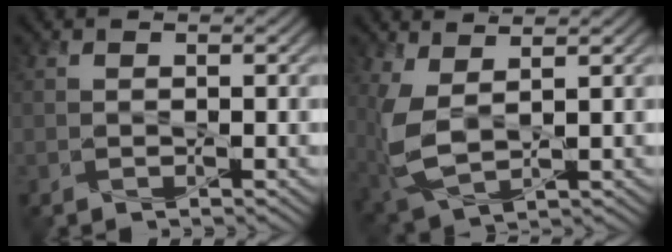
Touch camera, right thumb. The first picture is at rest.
{"total": 6.6, "force": [1.7, 3.3, 5.4], "torque": [-0.149, -0.004, 0.033]}